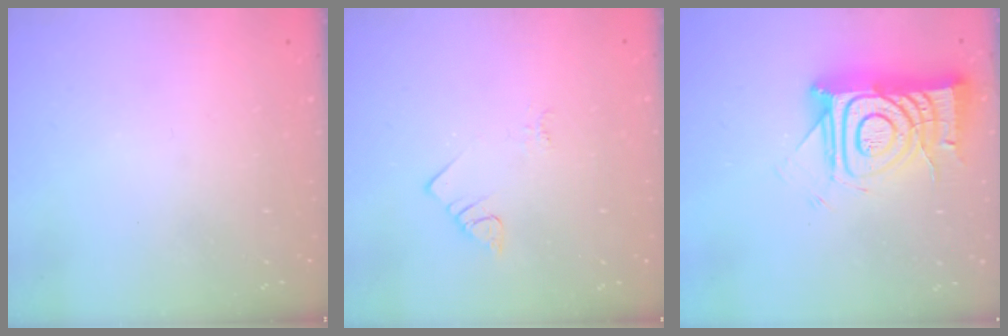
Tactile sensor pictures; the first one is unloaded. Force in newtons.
{"total": 2.3, "press": 2.3, "slide": 0.4}
{"total": 16.3, "press": 16.3, "slide": 1.5}